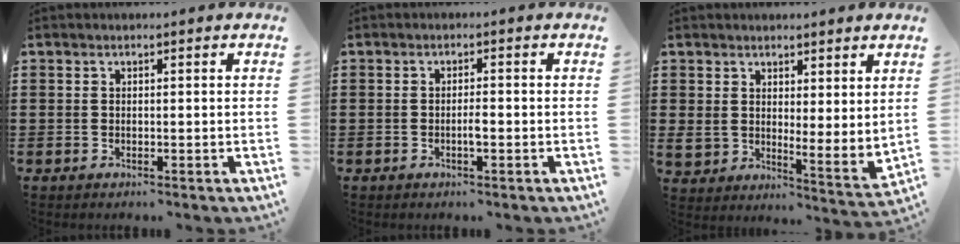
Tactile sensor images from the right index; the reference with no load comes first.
{"total": 1.7, "force": [-0.5, 0.3, 1.6], "torque": [-0.031, 0.001, -0.010]}
{"total": 4.1, "force": [3.9, 1.4, 0.2], "torque": [-0.025, -0.019, 0.073]}